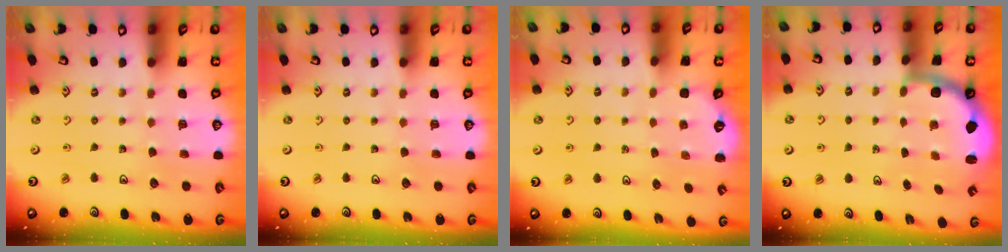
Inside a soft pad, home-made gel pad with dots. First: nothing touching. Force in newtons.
{"total": 0.0}
{"total": 1.4, "press": 0.8, "slide": 1.2}
{"total": 2.3, "press": 2.0, "slide": 1.1}